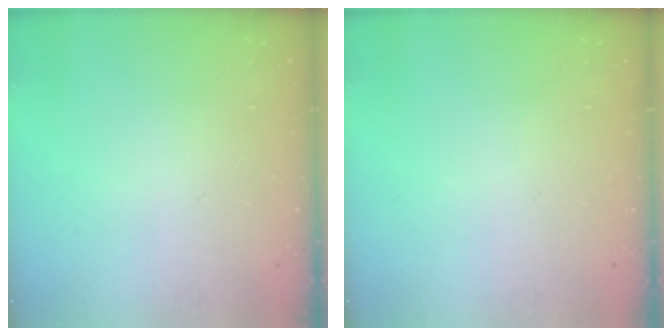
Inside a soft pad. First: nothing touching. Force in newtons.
{"total": 0.0}